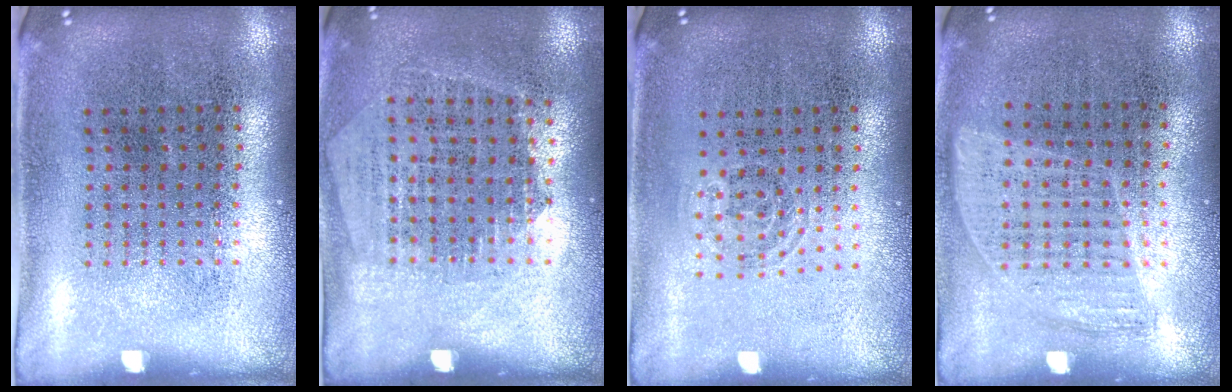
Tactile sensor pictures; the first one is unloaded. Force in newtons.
{"total": 1.3, "press": 1.1, "slide": 0.6}
{"total": 0.8, "press": 0.6, "slide": 0.5}
{"total": 0.9, "press": 0.8, "slide": 0.4}